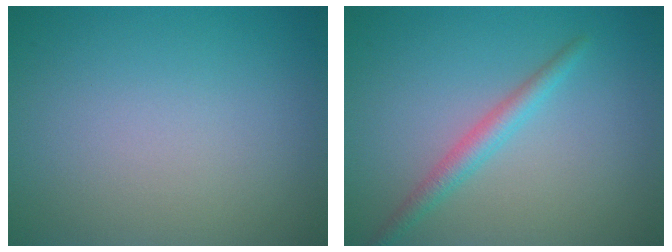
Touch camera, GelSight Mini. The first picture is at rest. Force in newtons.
{"total": 2.2, "press": 2.2, "slide": 0.1}